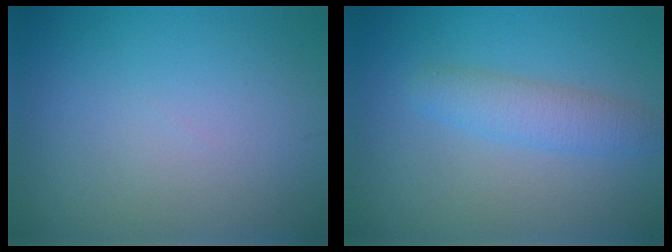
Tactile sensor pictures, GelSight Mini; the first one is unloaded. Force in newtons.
{"total": 3.0, "press": 3.0, "slide": 0.1}